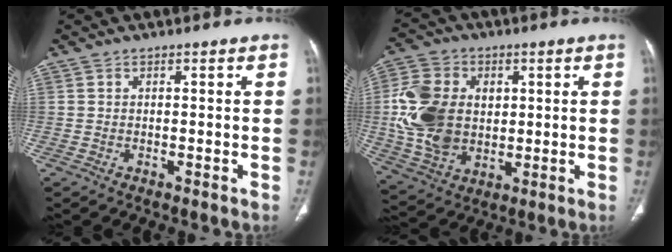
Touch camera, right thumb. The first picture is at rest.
{"total": 15.8, "force": [1.4, 11.9, 10.4], "torque": [-0.186, -0.001, 0.035]}